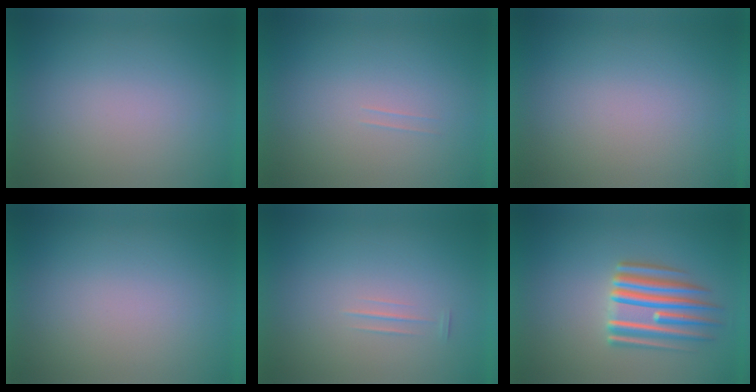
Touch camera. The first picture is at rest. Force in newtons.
{"total": 1.1}
{"total": 0.0}
{"total": 0.0}
{"total": 1.6}
{"total": 5.5}